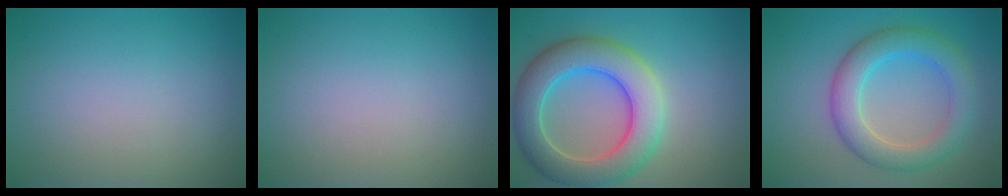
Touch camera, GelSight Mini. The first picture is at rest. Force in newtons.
{"total": 0.0}
{"total": 7.8, "press": 7.8, "slide": 0.4}
{"total": 5.2, "press": 5.2, "slide": 0.2}